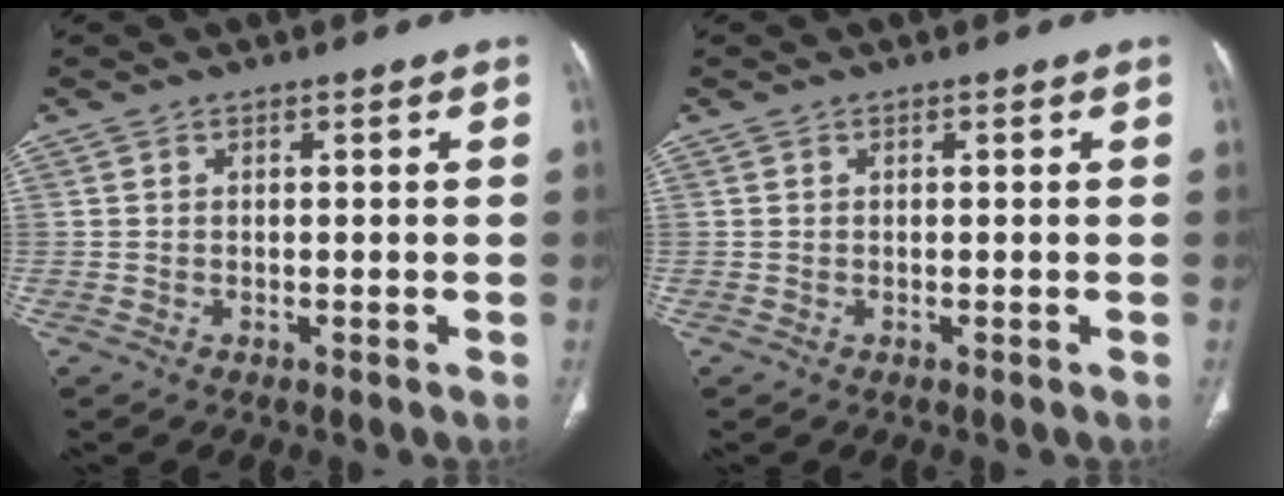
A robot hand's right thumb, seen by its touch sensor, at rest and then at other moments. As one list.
[{"total": 0.0}]